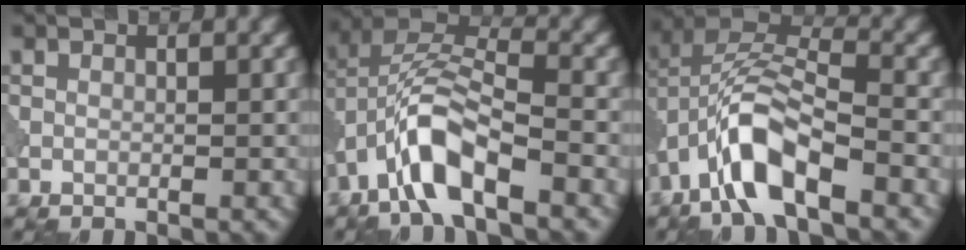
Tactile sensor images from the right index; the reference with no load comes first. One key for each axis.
{"total": 7.2, "fx": -3.7, "fy": 2.5, "fz": 5.6, "tx": -0.107, "ty": 0.014, "tz": -0.076}
{"total": 7.9, "fx": -4.0, "fy": 2.9, "fz": 6.2, "tx": -0.117, "ty": 0.014, "tz": -0.082}